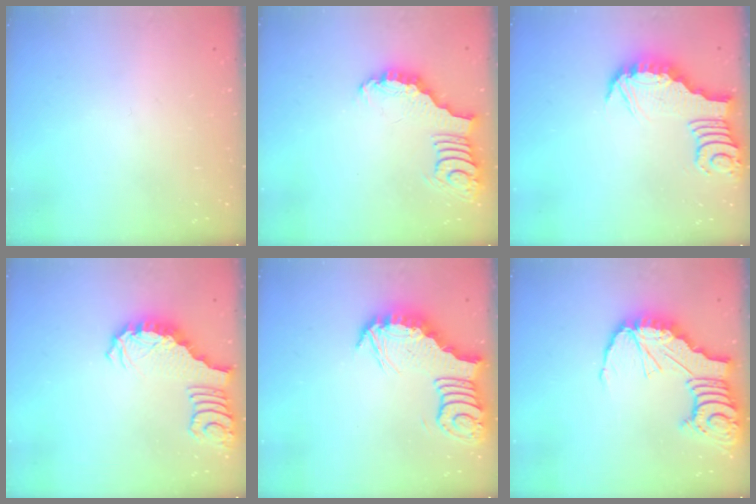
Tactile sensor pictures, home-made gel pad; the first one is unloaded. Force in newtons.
{"total": 3.4, "press": 3.4, "slide": 0.5}
{"total": 3.4, "press": 3.4, "slide": 0.1}
{"total": 3.0, "press": 2.9, "slide": 0.5}
{"total": 5.3, "press": 5.3, "slide": 0.8}
{"total": 15.4, "press": 15.3, "slide": 1.7}